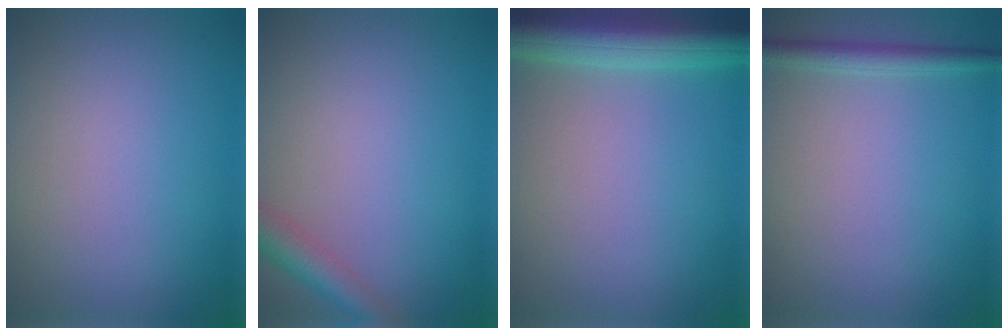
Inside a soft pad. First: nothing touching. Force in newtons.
{"total": 2.9, "press": 2.9, "slide": 0.2}
{"total": 7.5, "press": 7.5, "slide": 0.4}
{"total": 2.0, "press": 2.0, "slide": 0.1}